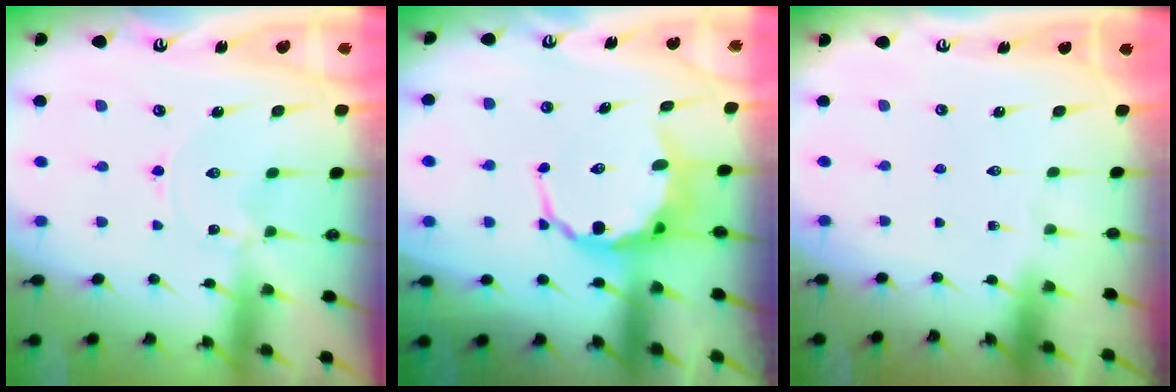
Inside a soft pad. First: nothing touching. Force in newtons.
{"total": 9.6, "press": 9.3, "slide": 2.4}
{"total": 0.0}